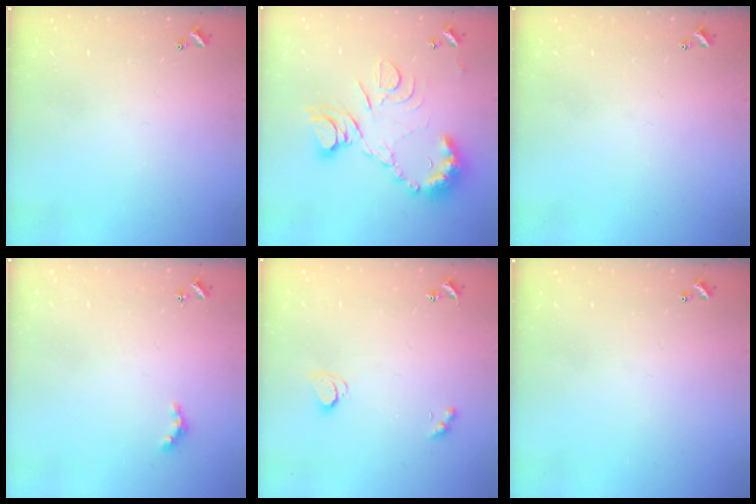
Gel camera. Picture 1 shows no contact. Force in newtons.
{"total": 13.9, "press": 13.7, "slide": 2.0}
{"total": 0.0}
{"total": 3.6, "press": 3.6, "slide": 0.6}
{"total": 2.4, "press": 2.3, "slide": 0.6}
{"total": 0.0}